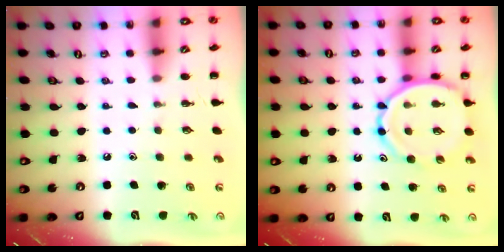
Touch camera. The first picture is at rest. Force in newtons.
{"total": 10.8, "press": 10.4, "slide": 2.8}